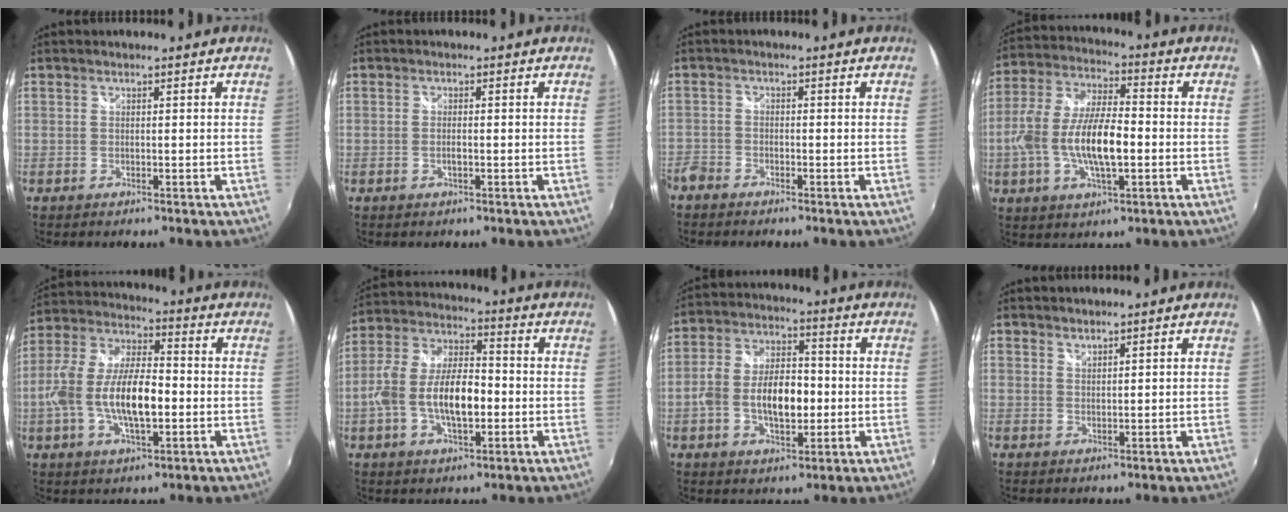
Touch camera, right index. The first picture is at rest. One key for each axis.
{"total": 1.2, "fx": -0.4, "fy": 0.4, "fz": 1.0, "tx": -0.021, "ty": -0.002, "tz": -0.007}
{"total": 4.1, "fx": -3.3, "fy": 2.2, "fz": 0.9, "tx": -0.034, "ty": -0.008, "tz": -0.068}
{"total": 14.2, "fx": -2.7, "fy": 5.3, "fz": 12.9, "tx": -0.259, "ty": -0.002, "tz": -0.050}
{"total": 14.5, "fx": -2.8, "fy": 5.8, "fz": 13.0, "tx": -0.257, "ty": 0.000, "tz": -0.051}
{"total": 12.5, "fx": -2.6, "fy": 5.6, "fz": 10.9, "tx": -0.219, "ty": 0.006, "tz": -0.044}
{"total": 11.4, "fx": -2.0, "fy": 5.7, "fz": 9.6, "tx": -0.190, "ty": 0.007, "tz": -0.033}
{"total": 1.2, "fx": 1.2, "fy": 0.3, "fz": 0.2, "tx": -0.001, "ty": 0.001, "tz": 0.021}